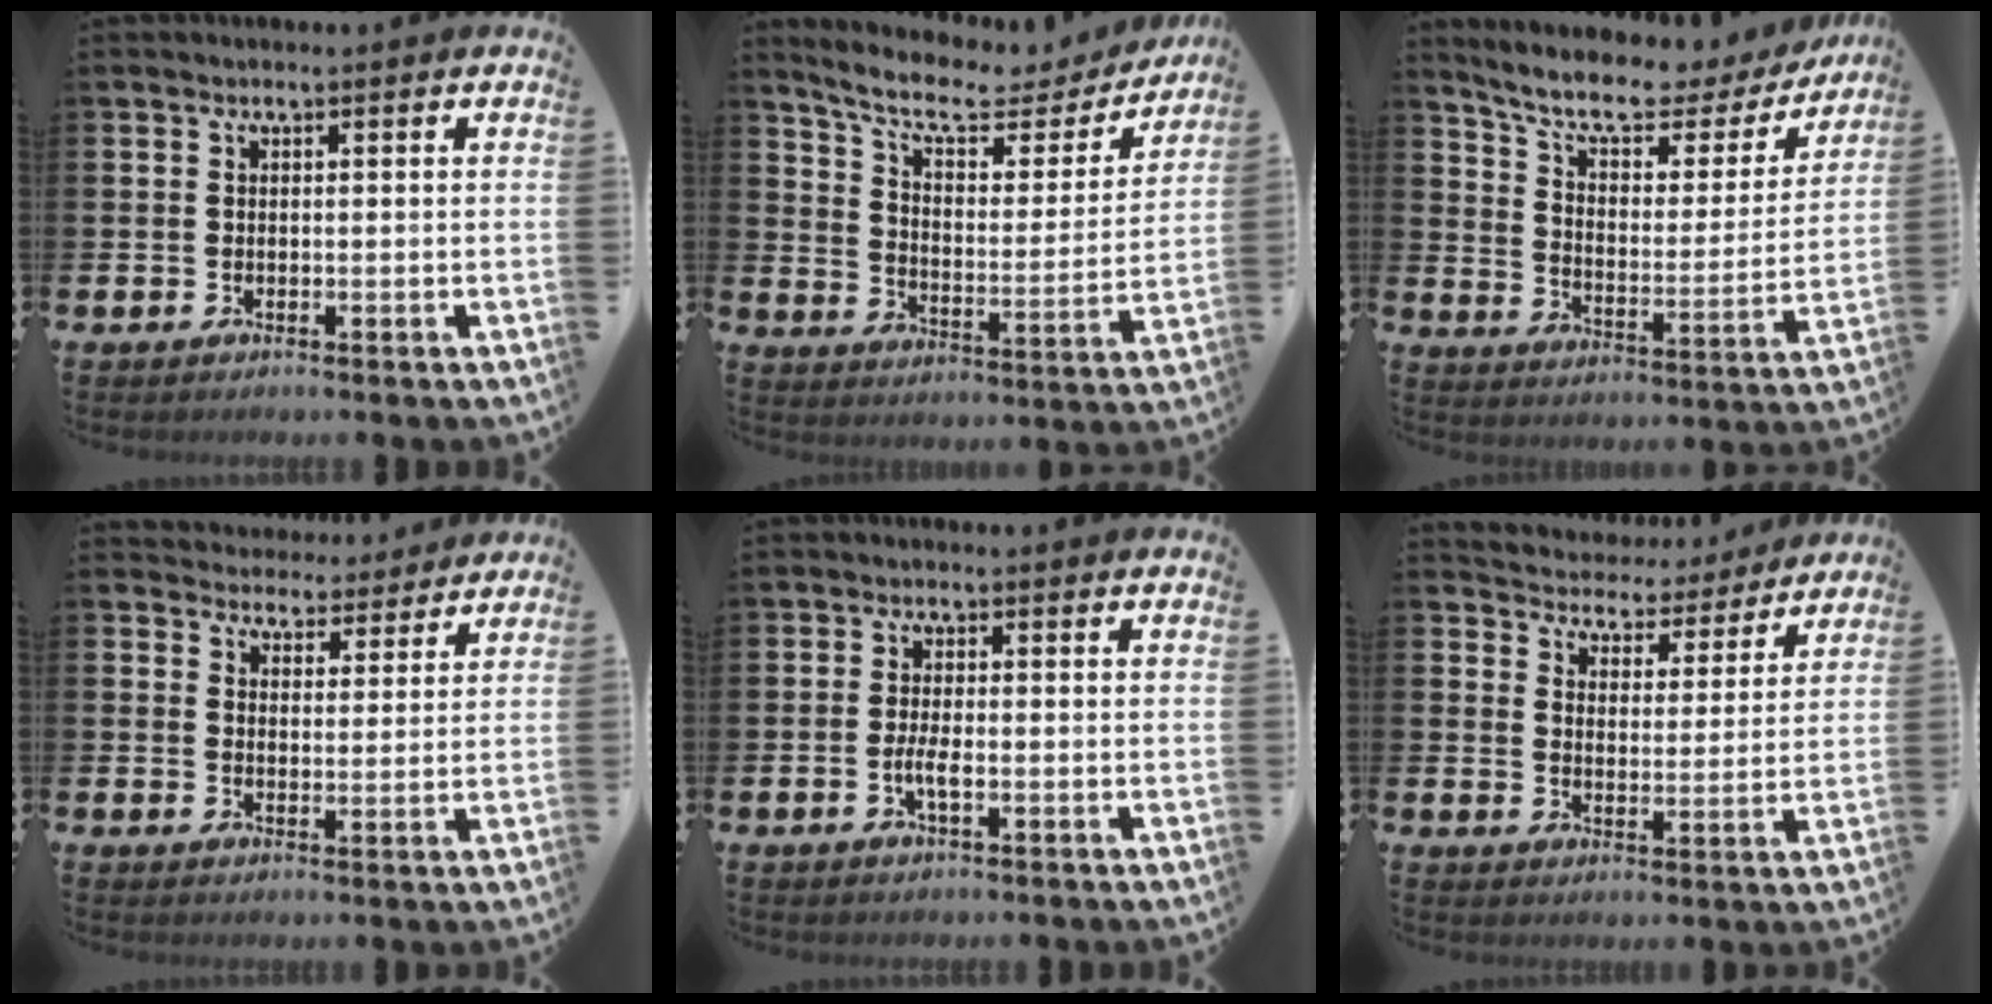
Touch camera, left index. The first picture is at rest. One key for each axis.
{"total": 9.1, "fx": 7.9, "fy": 2.5, "fz": 3.8, "tx": -0.101, "ty": -0.050, "tz": 0.132}
{"total": 8.9, "fx": 7.6, "fy": 2.8, "fz": 3.8, "tx": -0.099, "ty": -0.050, "tz": 0.125}
{"total": 4.1, "fx": 3.9, "fy": 1.0, "fz": -0.5, "tx": -0.007, "ty": -0.033, "tz": 0.069}
{"total": 2.4, "fx": -0.7, "fy": 0.7, "fz": 2.2, "tx": -0.038, "ty": 0.001, "tz": -0.014}
{"total": 4.9, "fx": 4.7, "fy": 1.4, "fz": -0.2, "tx": -0.022, "ty": -0.045, "tz": 0.080}